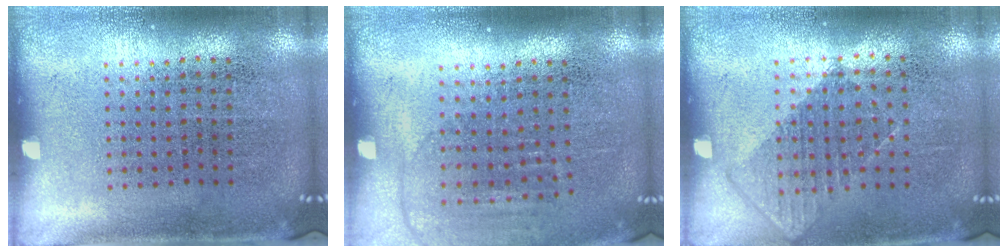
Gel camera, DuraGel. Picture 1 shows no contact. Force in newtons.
{"total": 1.3, "press": 1.2, "slide": 0.6}
{"total": 0.8, "press": 0.8, "slide": 0.3}